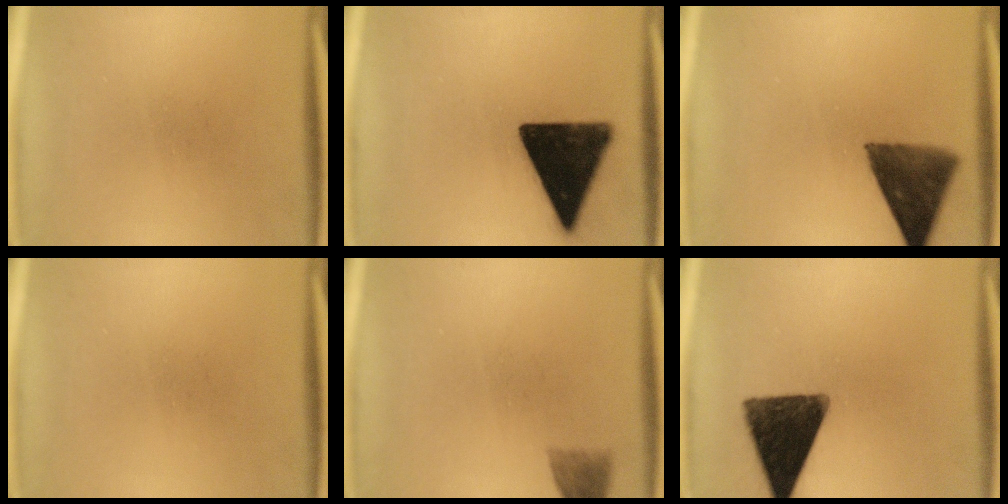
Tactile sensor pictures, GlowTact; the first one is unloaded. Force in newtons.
{"total": 17.4}
{"total": 10.6}
{"total": 0.0}
{"total": 3.0}
{"total": 14.0}